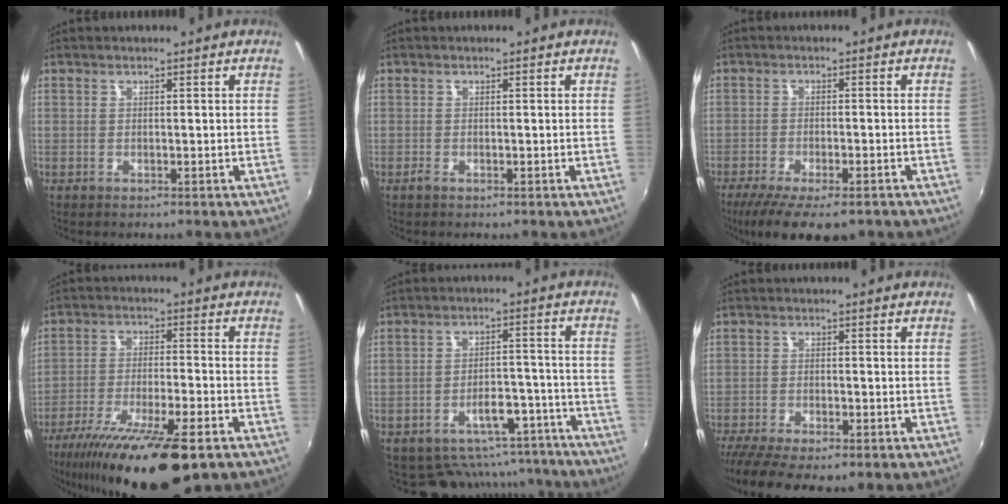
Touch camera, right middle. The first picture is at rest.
{"total": 0.7, "force": [-0.6, 0.2, 0.4], "torque": [-0.008, -0.003, -0.013]}
{"total": 12.0, "force": [-8.9, 3.4, 7.2], "torque": [-0.157, -0.045, -0.144]}
{"total": 19.6, "force": [-13.8, 3.6, 13.5], "torque": [-0.256, -0.049, -0.226]}
{"total": 15.1, "force": [-13.1, 6.3, 3.9], "torque": [-0.065, 0.040, -0.155]}
{"total": 9.4, "force": [-7.1, 2.4, 5.6], "torque": [-0.131, -0.044, -0.121]}